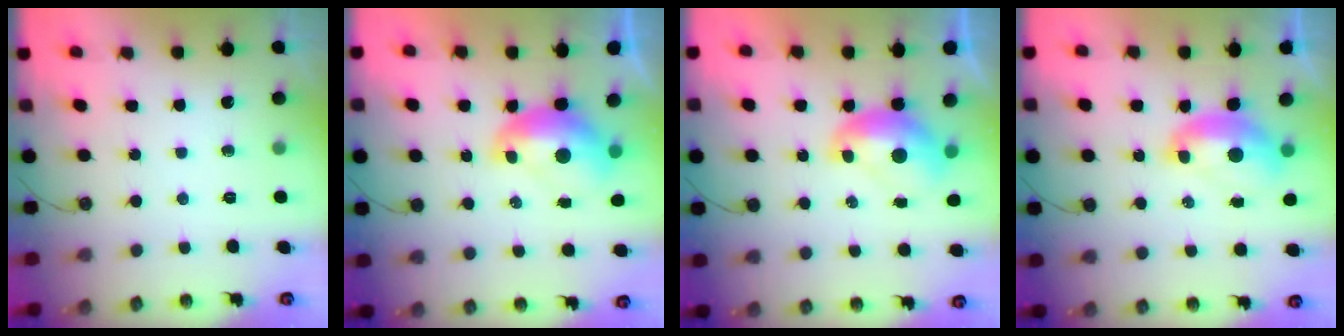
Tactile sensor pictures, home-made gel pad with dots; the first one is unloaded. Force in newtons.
{"total": 2.3, "press": 2.2, "slide": 0.7}
{"total": 2.1, "press": 2.1, "slide": 0.3}
{"total": 2.0, "press": 1.9, "slide": 0.7}